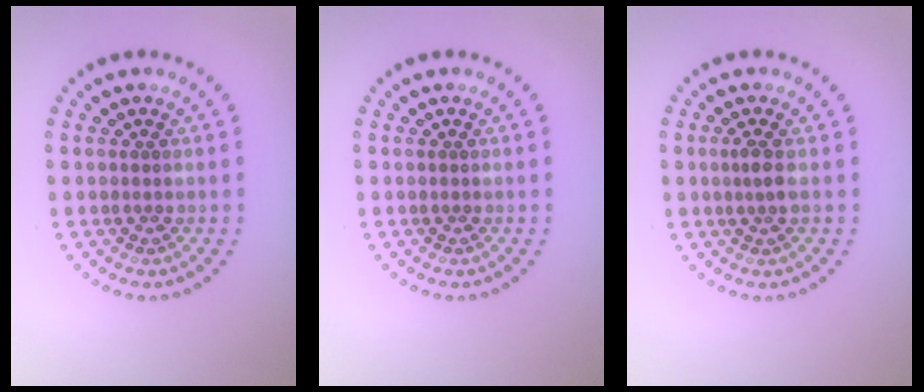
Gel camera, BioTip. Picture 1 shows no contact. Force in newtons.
{"total": 0.0}
{"total": 1.4, "press": 1.1, "slide": 0.8}